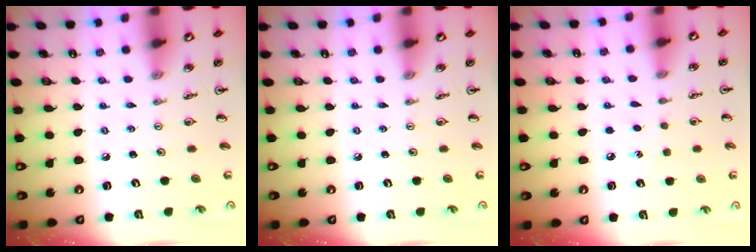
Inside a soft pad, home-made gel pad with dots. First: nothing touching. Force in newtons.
{"total": 0.0}
{"total": 5.1, "press": 5.1, "slide": 0.5}